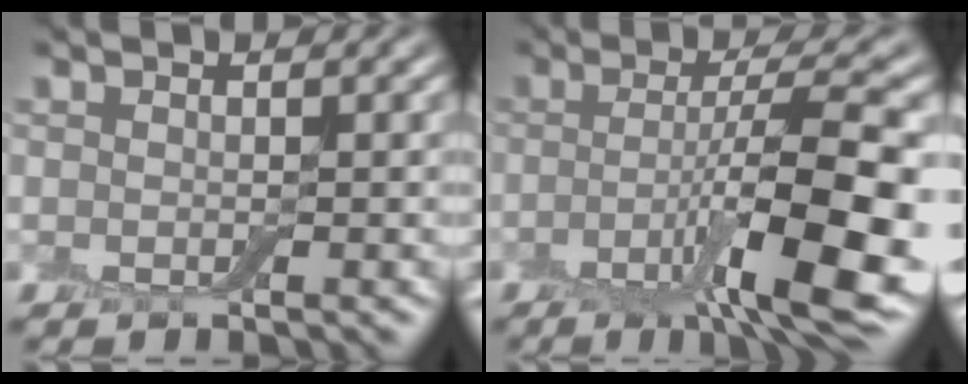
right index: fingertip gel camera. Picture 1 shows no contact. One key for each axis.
{"total": 10.2, "fx": -3.4, "fy": 1.8, "fz": 9.5, "tx": -0.133, "ty": 0.009, "tz": -0.062}